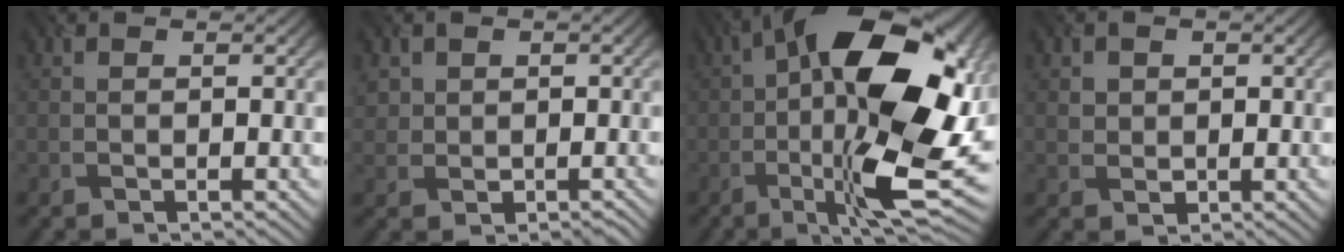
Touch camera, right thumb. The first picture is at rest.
{"total": 2.6, "force": [0.4, 2.5, 0.5], "torque": [-0.006, -0.006, 0.009]}
{"total": 19.4, "force": [-0.8, 7.3, 17.9], "torque": [-0.288, 0.015, -0.021]}
{"total": 1.8, "force": [0.4, 1.7, 0.4], "torque": [-0.011, -0.005, 0.007]}